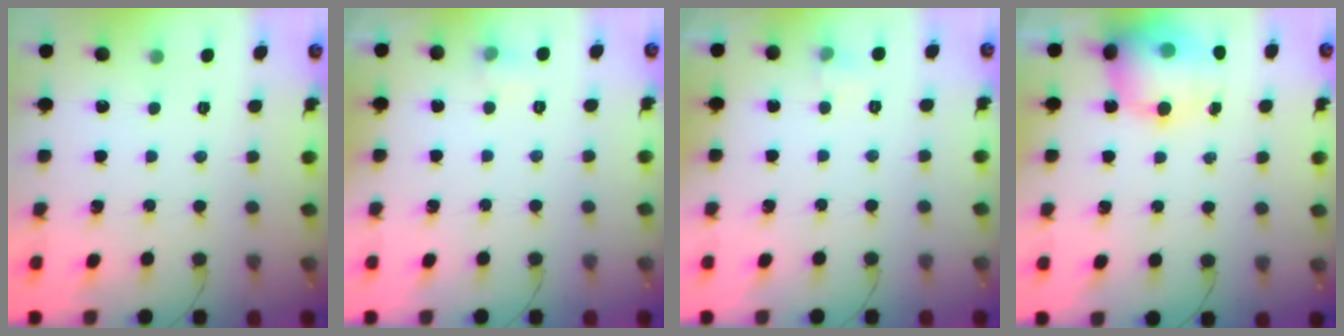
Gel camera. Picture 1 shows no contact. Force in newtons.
{"total": 4.5, "press": 4.3, "slide": 1.3}
{"total": 3.7, "press": 3.5, "slide": 1.2}
{"total": 16.4, "press": 16.0, "slide": 3.5}